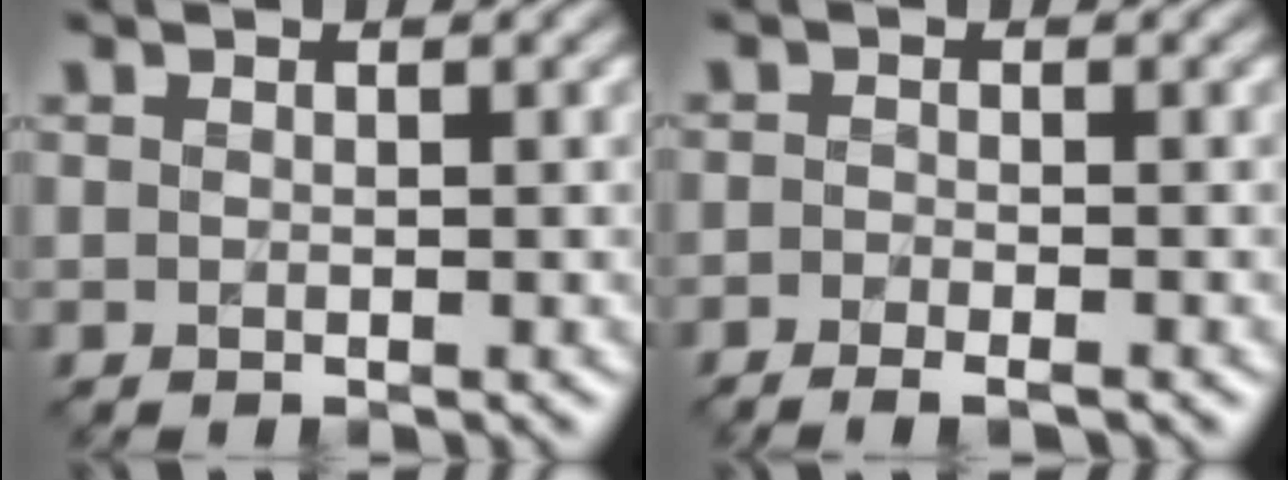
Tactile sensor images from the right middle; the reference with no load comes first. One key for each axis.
{"total": 2.5, "fx": -1.8, "fy": 0.6, "fz": 1.6, "tx": -0.021, "ty": -0.003, "tz": -0.030}